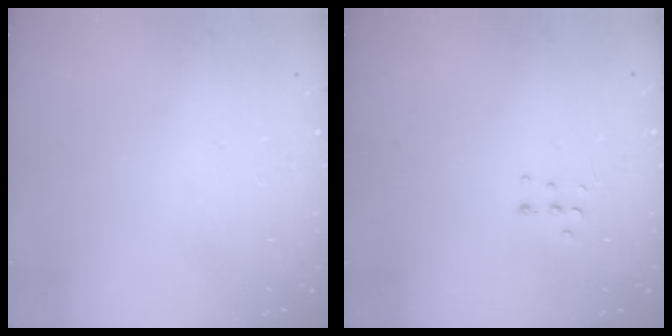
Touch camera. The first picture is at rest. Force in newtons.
{"total": 3.8, "press": 3.7, "slide": 0.9}